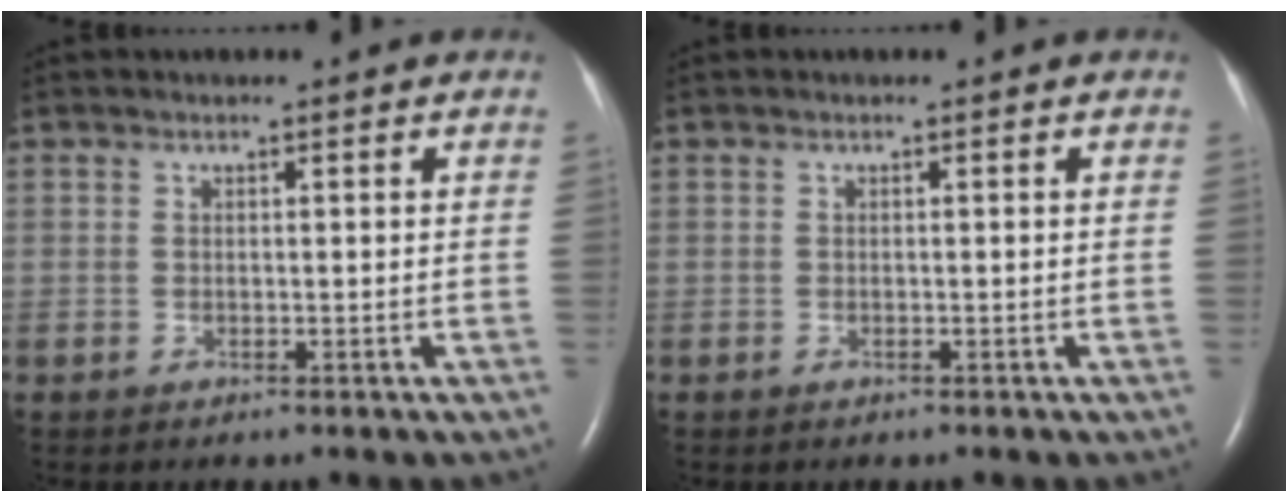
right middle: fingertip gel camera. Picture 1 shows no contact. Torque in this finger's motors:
{"motor_torque": [-0.07, -0.08, -0.03, 0.01]}